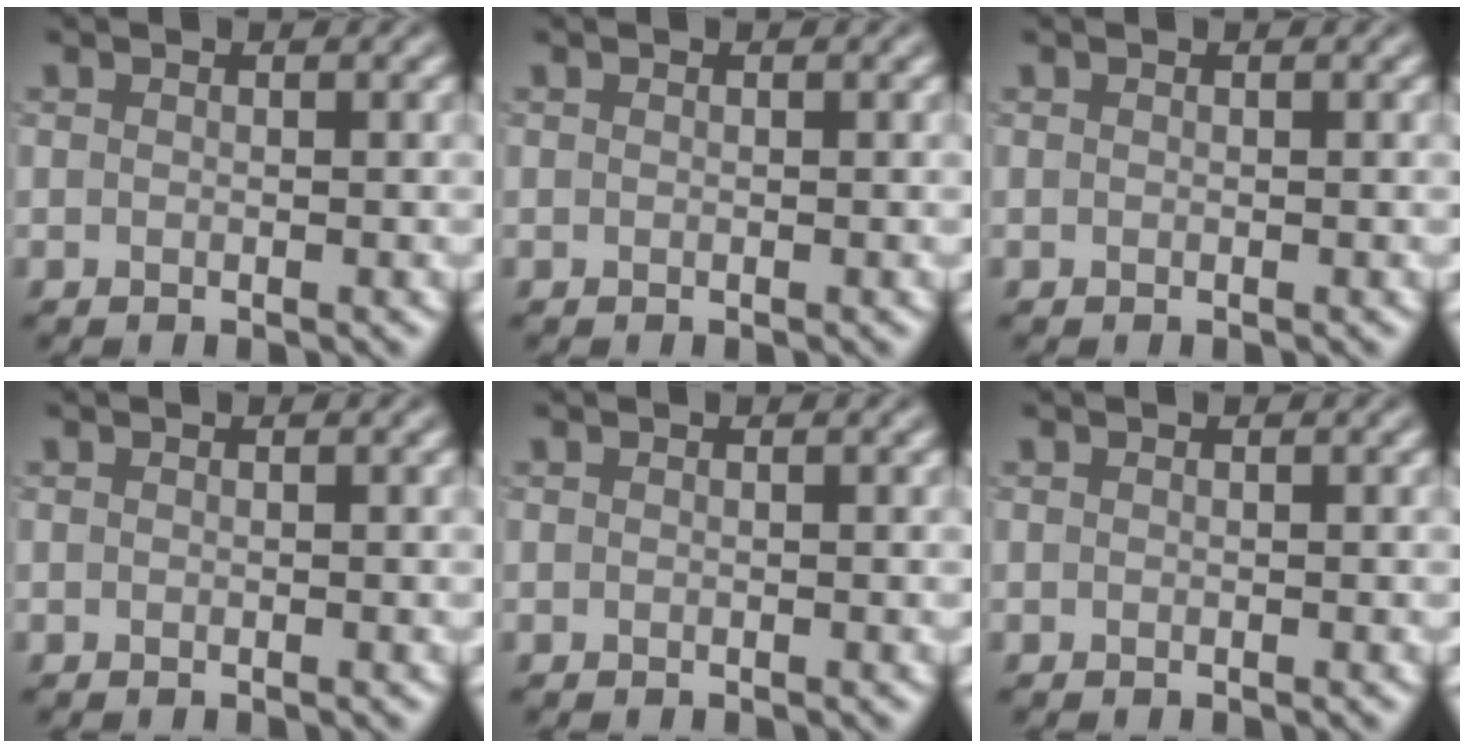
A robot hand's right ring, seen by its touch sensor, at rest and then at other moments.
{"total": 0.0}
{"total": 0.0}
{"total": 0.0}
{"total": 0.0}
{"total": 0.0}